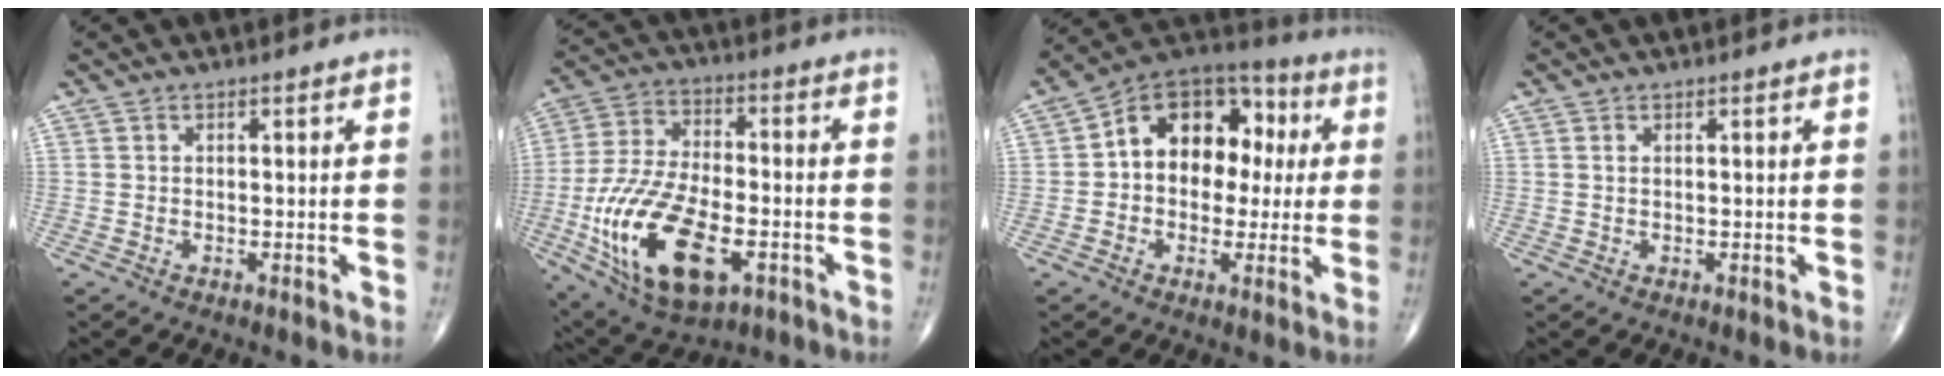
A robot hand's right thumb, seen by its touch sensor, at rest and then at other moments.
{"total": 20.4, "force": [-6.4, 10.4, 16.4], "torque": [-0.310, 0.010, -0.098]}
{"total": 16.3, "force": [1.9, 11.6, 11.2], "torque": [-0.118, 0.037, 0.017]}
{"total": 0.5, "force": [0.2, 0.3, 0.4], "torque": [-0.011, 0.004, 0.006]}